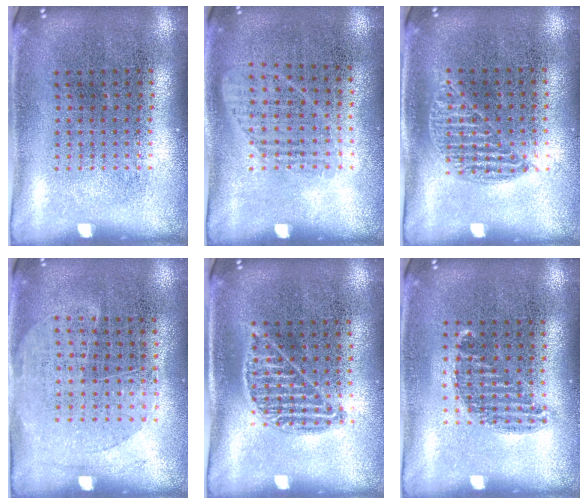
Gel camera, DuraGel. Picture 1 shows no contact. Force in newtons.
{"total": 1.0, "press": 0.8, "slide": 0.6}
{"total": 0.9, "press": 0.8, "slide": 0.4}
{"total": 1.3, "press": 1.1, "slide": 0.7}
{"total": 0.9, "press": 0.9, "slide": 0.4}
{"total": 0.8, "press": 0.6, "slide": 0.4}